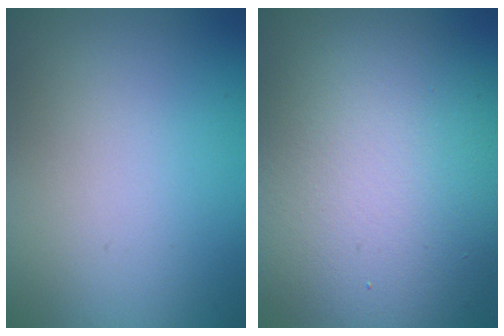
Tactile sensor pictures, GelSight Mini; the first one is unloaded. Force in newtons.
{"total": 11.9, "press": 11.9, "slide": 1.1}